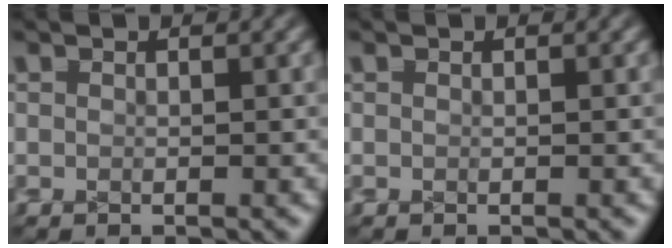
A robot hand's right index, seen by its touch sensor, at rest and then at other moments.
{"total": 0.0}